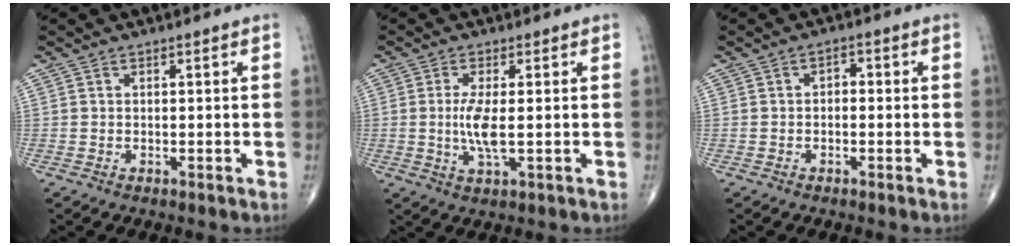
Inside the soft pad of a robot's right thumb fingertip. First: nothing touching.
{"total": 5.3, "force": [-0.1, 1.2, 5.2], "torque": [-0.122, -0.012, -0.004]}
{"total": 1.8, "force": [-0.3, 1.3, 1.3], "torque": [-0.008, 0.009, -0.012]}